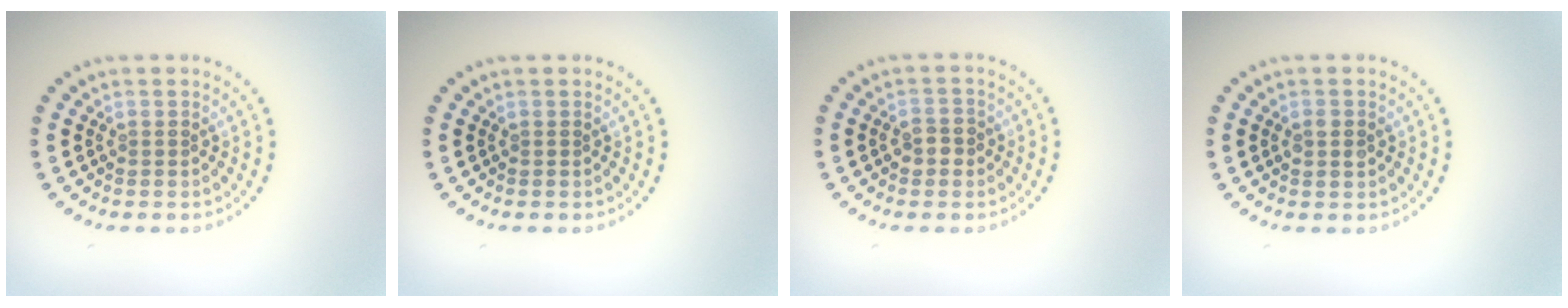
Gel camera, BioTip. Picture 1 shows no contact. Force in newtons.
{"total": 0.0}
{"total": 1.6, "press": 1.6, "slide": 0.2}
{"total": 1.0, "press": 1.0, "slide": 0.1}